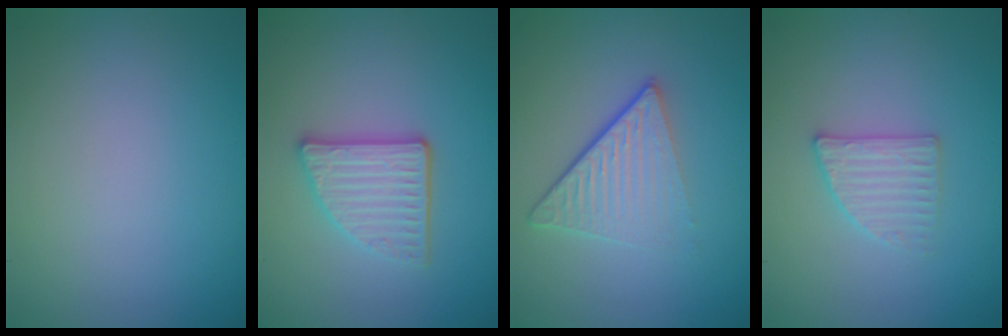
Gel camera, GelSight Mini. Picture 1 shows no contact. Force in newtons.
{"total": 3.6, "press": 3.1, "slide": 1.8}
{"total": 4.9, "press": 3.0, "slide": 3.9}
{"total": 2.3, "press": 2.2, "slide": 0.5}